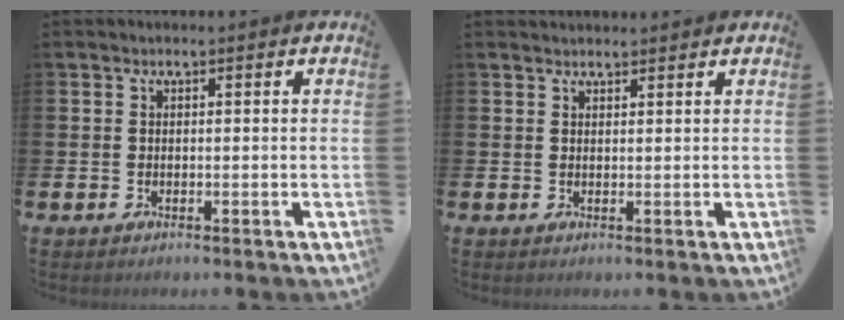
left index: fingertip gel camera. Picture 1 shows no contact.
{"total": 1.6, "force": [1.5, 0.4, 0.0], "torque": [0.009, -0.004, 0.026]}